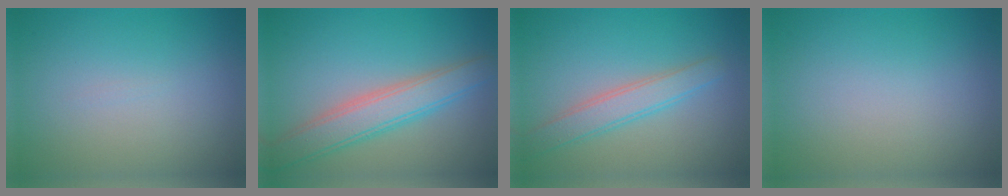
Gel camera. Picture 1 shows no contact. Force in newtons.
{"total": 4.8, "press": 4.8, "slide": 0.1}
{"total": 3.0, "press": 3.0, "slide": 0.1}
{"total": 0.0}